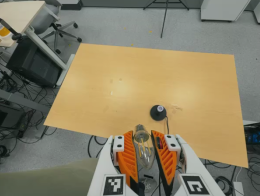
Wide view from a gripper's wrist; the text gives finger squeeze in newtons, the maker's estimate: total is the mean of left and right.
{"total": 21.4, "left": 22.7, "right": 20.1}